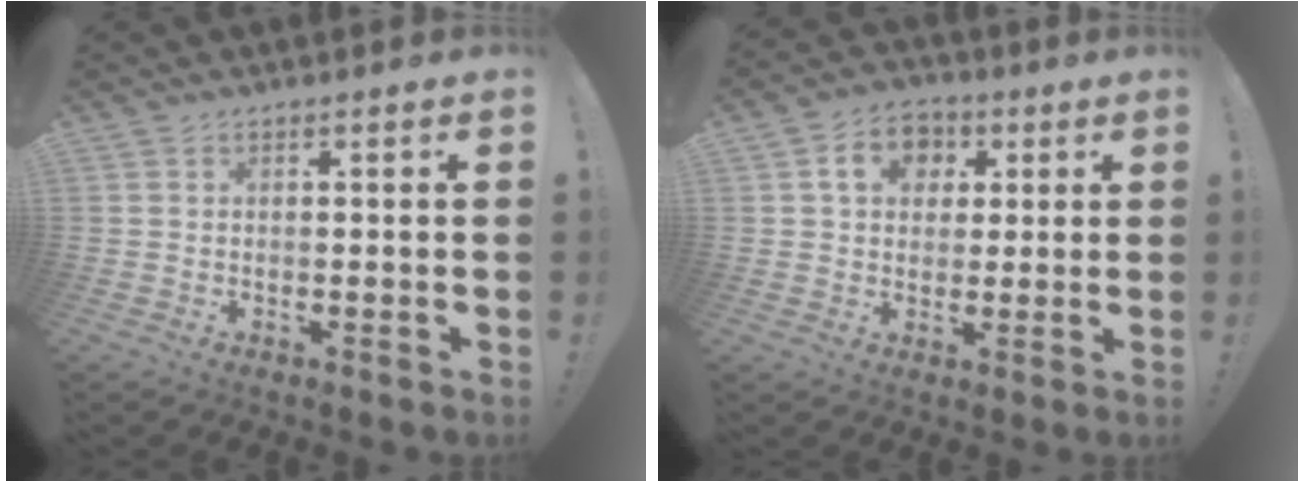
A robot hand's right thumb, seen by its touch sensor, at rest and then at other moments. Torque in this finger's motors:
{"motor_torque": [1.16, 1.12, 0.53, 0.26, 0.00]}